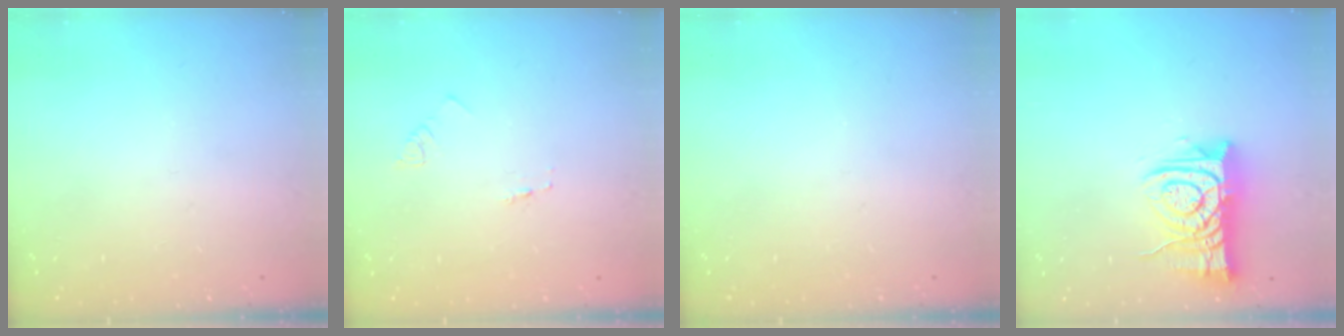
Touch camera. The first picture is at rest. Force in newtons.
{"total": 1.6, "press": 1.6, "slide": 0.1}
{"total": 0.0}
{"total": 10.6, "press": 10.6, "slide": 1.0}